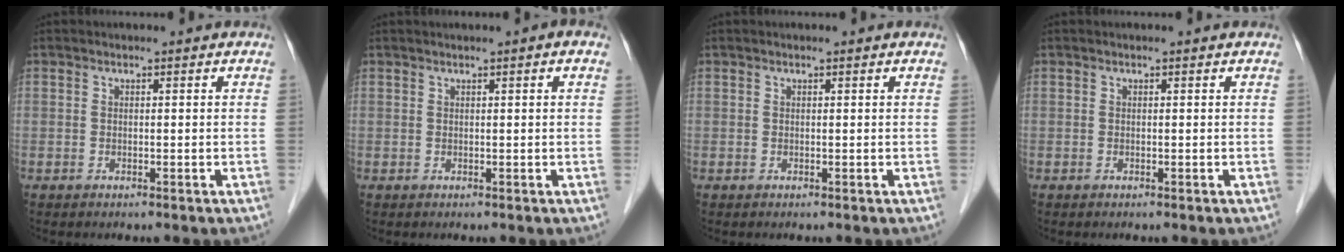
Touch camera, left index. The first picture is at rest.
{"total": 1.3, "force": [0.6, 0.0, 1.2], "torque": [-0.021, 0.007, 0.008]}
{"total": 0.0}
{"total": 0.0}